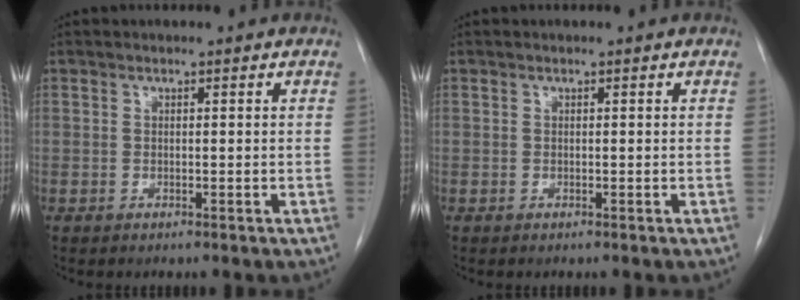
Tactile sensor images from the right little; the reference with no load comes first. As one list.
[{"total": 0.0}]